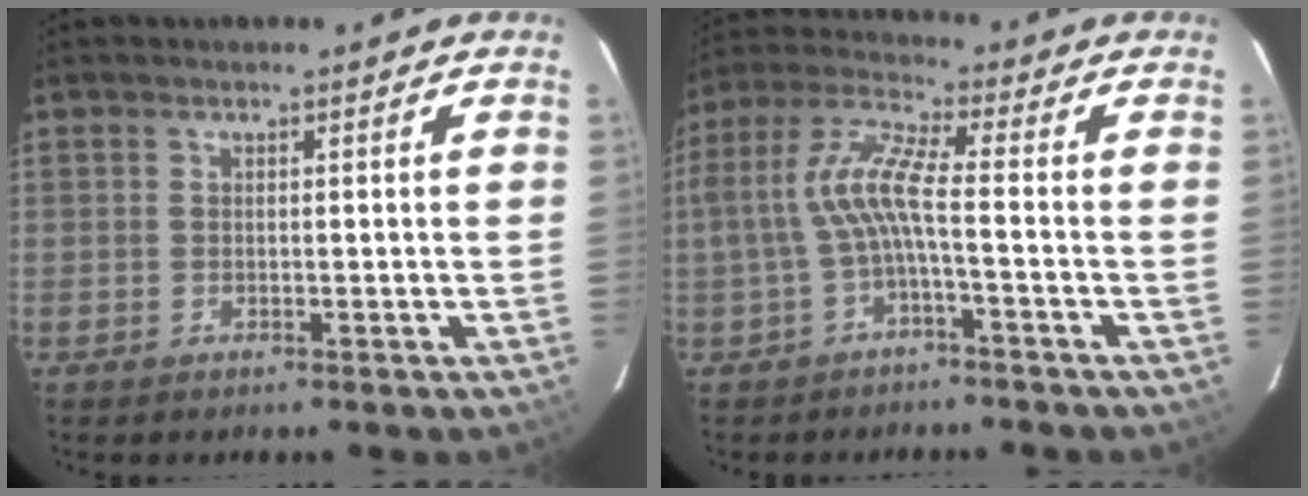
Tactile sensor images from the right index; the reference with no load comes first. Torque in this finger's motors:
{"motor_torque": [1.18, -0.27, 0.64, 0.18]}